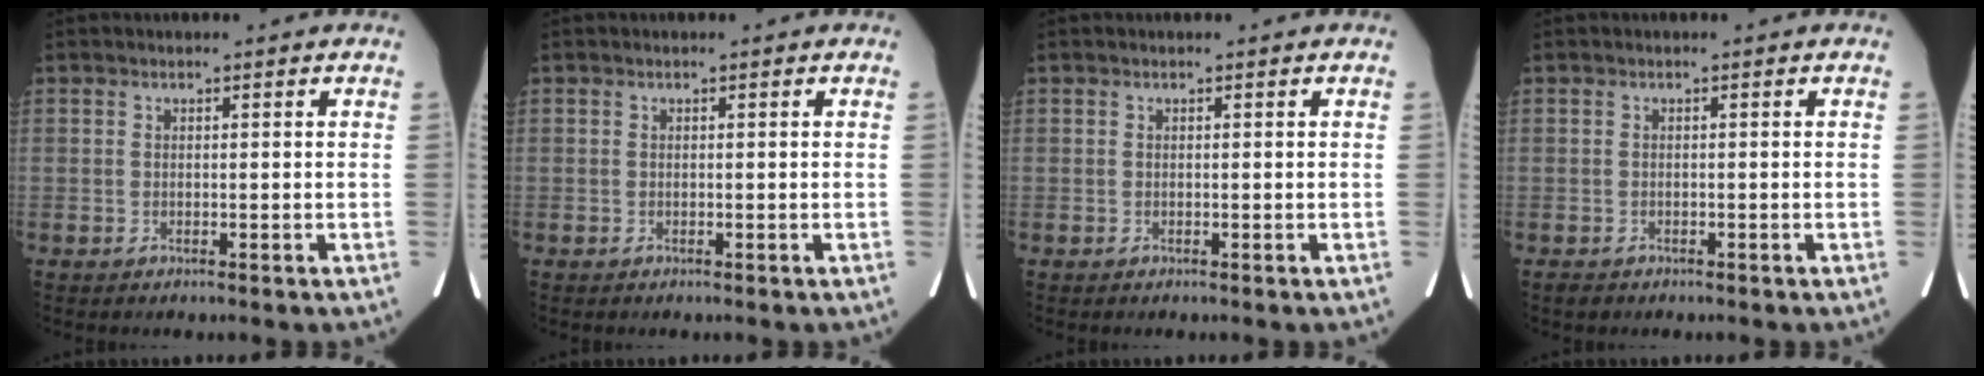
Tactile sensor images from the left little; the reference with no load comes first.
{"total": 0.0}
{"total": 0.0}
{"total": 1.1, "force": [-0.8, 0.6, 0.3], "torque": [-0.010, -0.001, -0.010]}